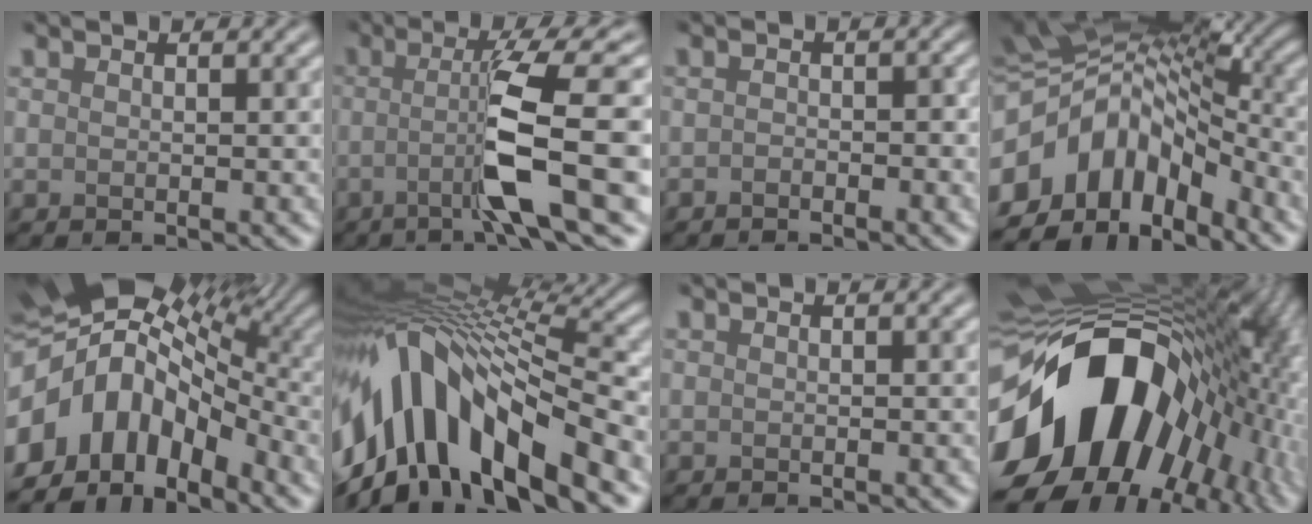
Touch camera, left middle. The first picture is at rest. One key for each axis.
{"total": 8.4, "fx": -2.2, "fy": 0.4, "fz": 8.1, "tx": -0.139, "ty": 0.005, "tz": -0.025}
{"total": 1.3, "fx": -1.2, "fy": -0.5, "fz": -0.2, "tx": -0.015, "ty": -0.004, "tz": -0.004}
{"total": 11.6, "fx": -3.2, "fy": 6.8, "fz": 8.9, "tx": -0.188, "ty": 0.010, "tz": -0.043}
{"total": 12.7, "fx": -2.5, "fy": 8.3, "fz": 9.3, "tx": -0.193, "ty": -0.001, "tz": -0.025}
{"total": 13.1, "fx": -3.7, "fy": 6.2, "fz": 11.0, "tx": -0.222, "ty": 0.025, "tz": -0.049}
{"total": 0.0}
{"total": 17.9, "fx": -2.9, "fy": 12.7, "fz": 12.2, "tx": -0.231, "ty": -0.010, "tz": -0.040}